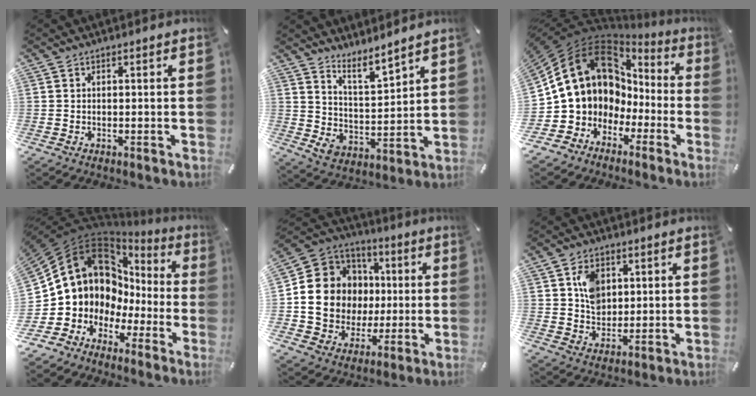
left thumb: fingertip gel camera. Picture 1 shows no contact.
{"total": 6.9, "force": [6.0, 2.9, 1.6], "torque": [-0.031, -0.071, 0.109]}
{"total": 13.4, "force": [4.3, 11.9, 4.2], "torque": [-0.096, -0.041, 0.098]}
{"total": 11.2, "force": [4.5, 9.9, 2.6], "torque": [-0.071, -0.067, 0.098]}
{"total": 14.9, "force": [-0.2, 14.0, 5.0], "torque": [-0.094, -0.010, 0.016]}
{"total": 7.3, "force": [2.4, 5.9, 3.4], "torque": [-0.051, 0.001, 0.042]}